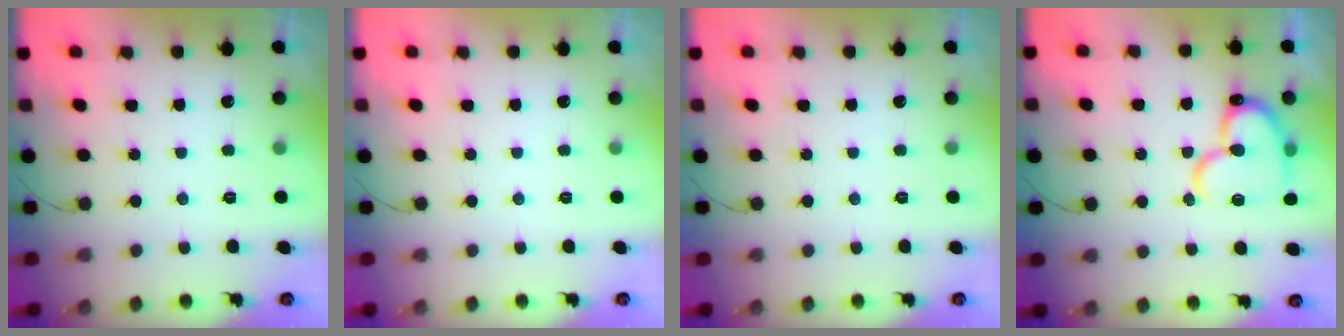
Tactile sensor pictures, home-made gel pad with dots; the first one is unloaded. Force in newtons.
{"total": 0.0}
{"total": 0.0}
{"total": 17.3, "press": 17.2, "slide": 1.7}